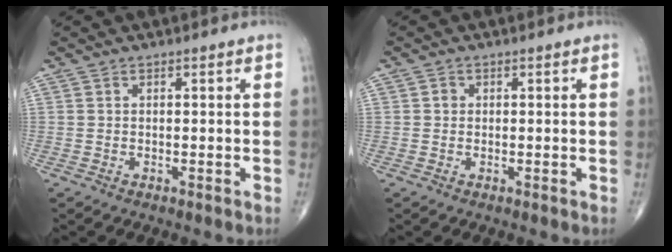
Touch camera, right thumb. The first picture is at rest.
{"total": 1.0, "force": [0.1, 0.9, 0.3], "torque": [-0.001, 0.002, 0.000]}